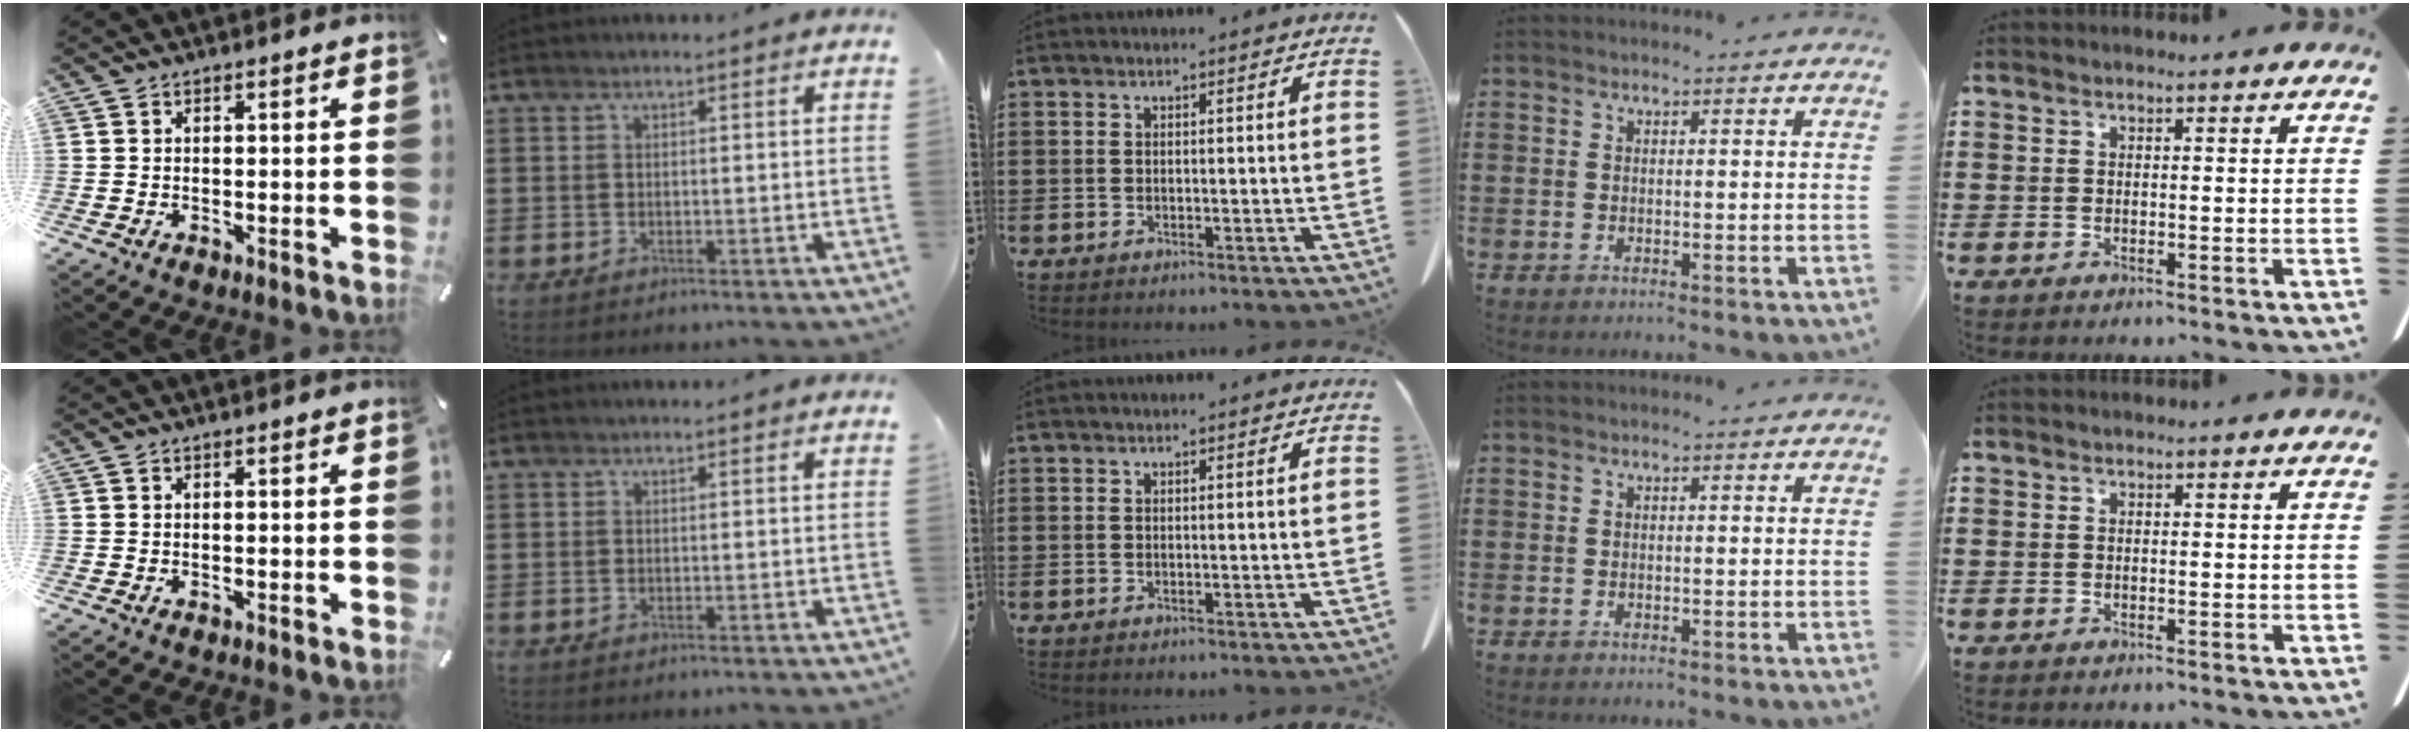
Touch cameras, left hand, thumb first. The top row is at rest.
{}